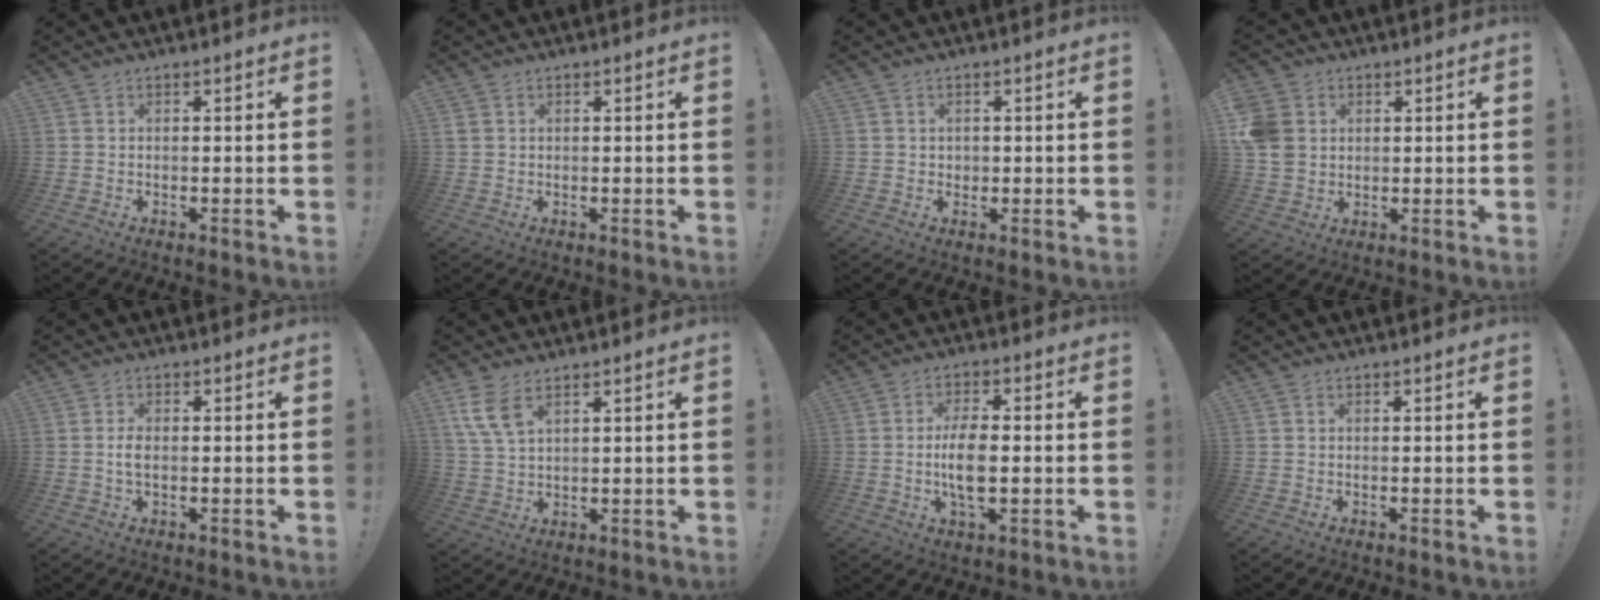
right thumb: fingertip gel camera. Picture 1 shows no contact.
{"total": 1.6, "force": [0.7, 1.3, 0.5], "torque": [-0.010, 0.002, 0.015]}
{"total": 1.6, "force": [0.4, 1.5, 0.3], "torque": [-0.004, 0.001, 0.008]}
{"total": 8.4, "force": [2.1, 7.2, 3.8], "torque": [-0.089, -0.007, 0.043]}
{"total": 2.7, "force": [-0.4, 1.4, 2.3], "torque": [-0.042, -0.001, -0.010]}
{"total": 7.5, "force": [4.3, 3.4, 5.1], "torque": [-0.102, -0.014, 0.082]}
{"total": 8.8, "force": [-0.9, 3.7, 7.9], "torque": [-0.154, -0.009, -0.023]}
{"total": 0.0}